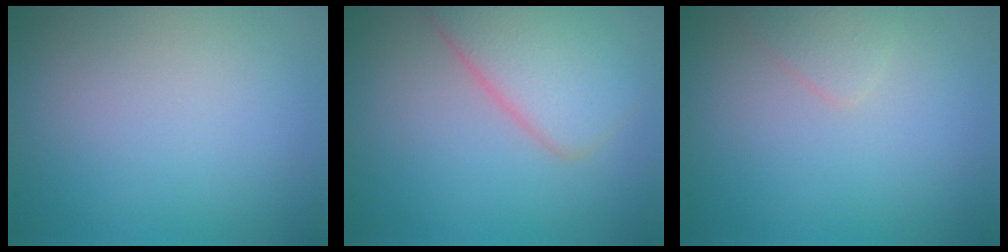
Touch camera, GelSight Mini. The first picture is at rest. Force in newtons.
{"total": 6.0, "press": 6.0, "slide": 0.4}
{"total": 1.2, "press": 1.2, "slide": 0.1}